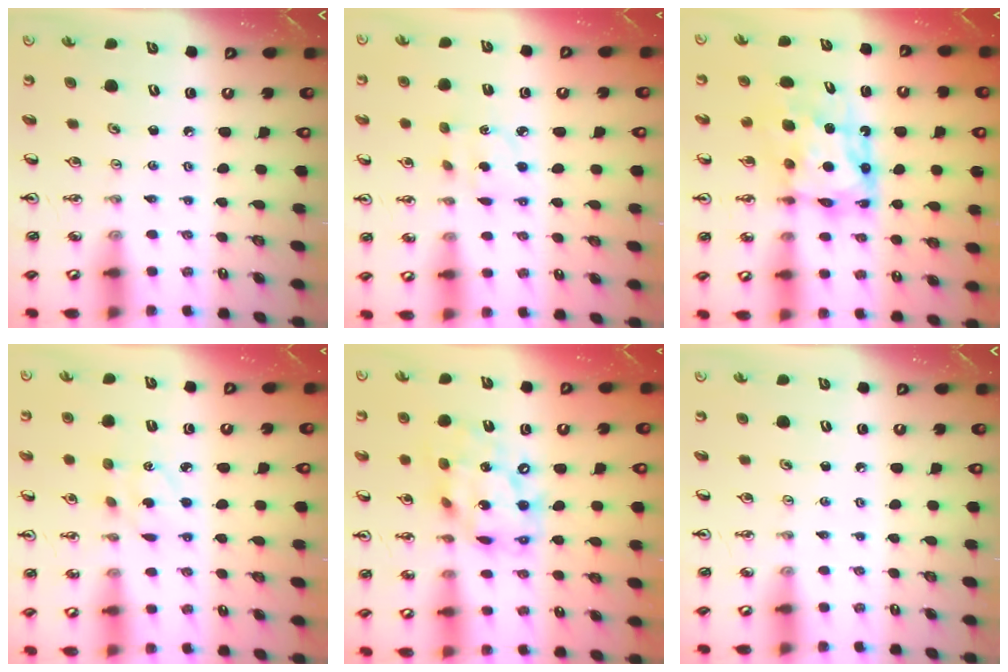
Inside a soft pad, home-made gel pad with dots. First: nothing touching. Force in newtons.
{"total": 2.3, "press": 2.3, "slide": 0.2}
{"total": 8.9, "press": 8.8, "slide": 0.9}
{"total": 3.6, "press": 3.5, "slide": 0.8}
{"total": 16.5, "press": 16.5, "slide": 1.4}
{"total": 0.0}